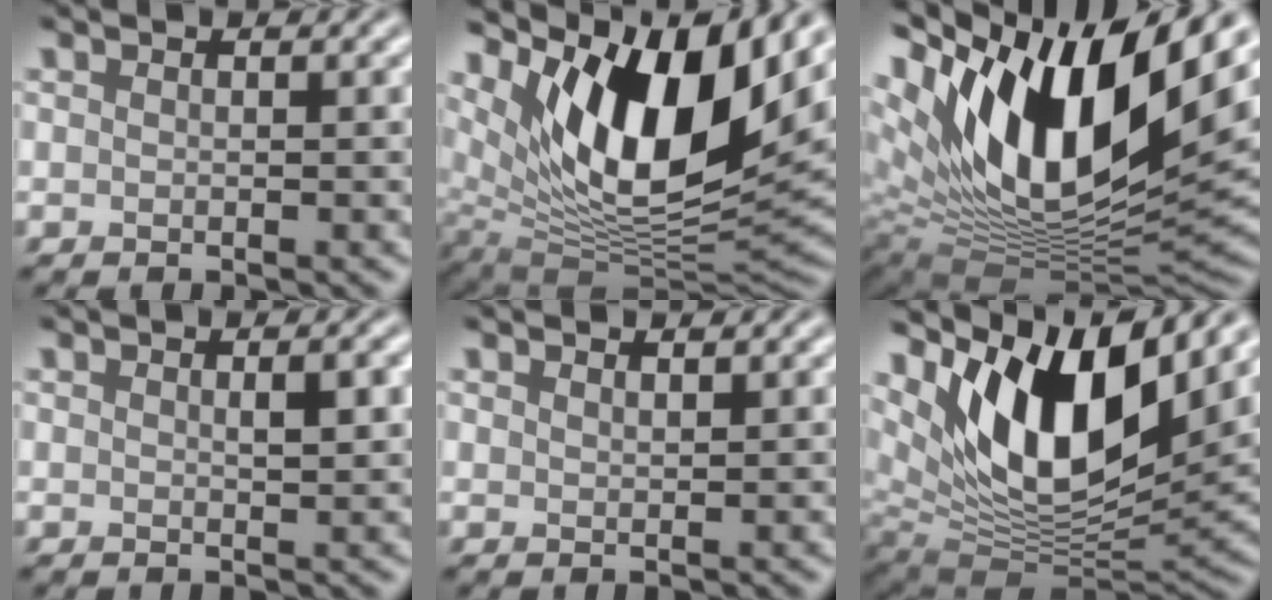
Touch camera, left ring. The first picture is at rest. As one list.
[{"total": 13.8, "force": [6.1, 5.7, 11.0], "torque": [-0.188, -0.011, 0.117]}, {"total": 17.0, "force": [6.5, 7.8, 13.7], "torque": [-0.255, 0.004, 0.108]}, {"total": 1.7, "force": [0.5, 0.4, 1.5], "torque": [-0.021, 0.000, 0.009]}, {"total": 0.9, "force": [0.8, 0.1, 0.3], "torque": [0.001, 0.001, 0.013]}, {"total": 12.5, "force": [6.1, 5.3, 9.6], "torque": [-0.154, -0.010, 0.117]}]